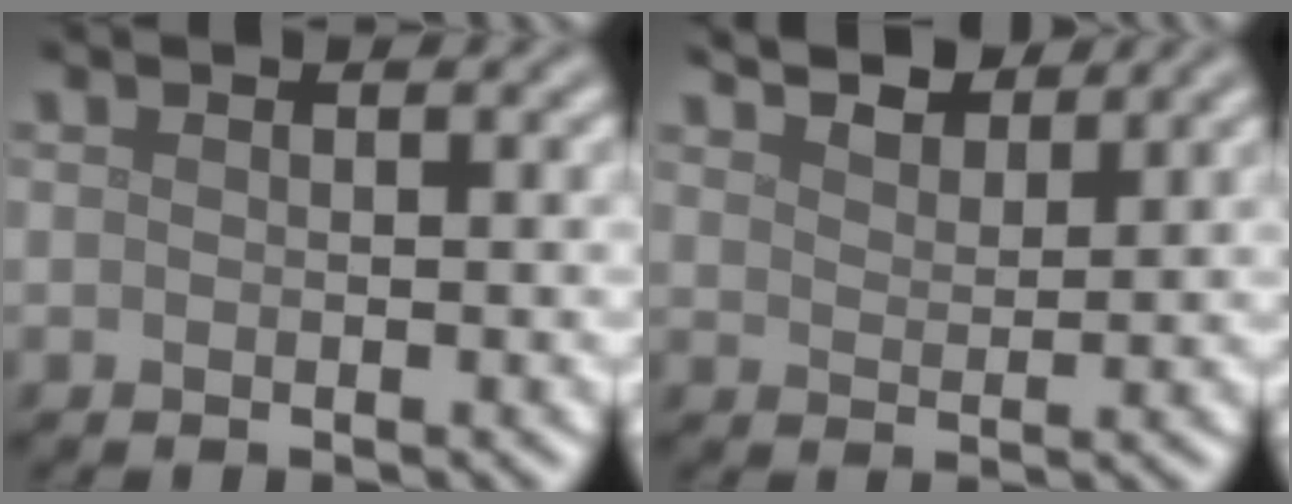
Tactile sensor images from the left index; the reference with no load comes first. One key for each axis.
{"total": 5.3, "fx": 4.7, "fy": 1.5, "fz": 2.0, "tx": -0.035, "ty": 0.008, "tz": 0.063}